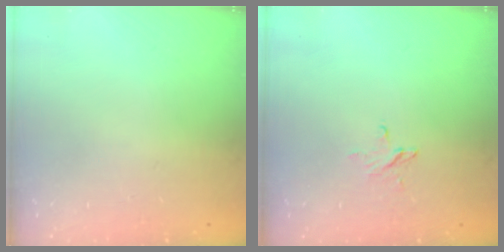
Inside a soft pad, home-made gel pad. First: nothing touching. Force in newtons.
{"total": 3.9, "press": 3.8, "slide": 0.3}